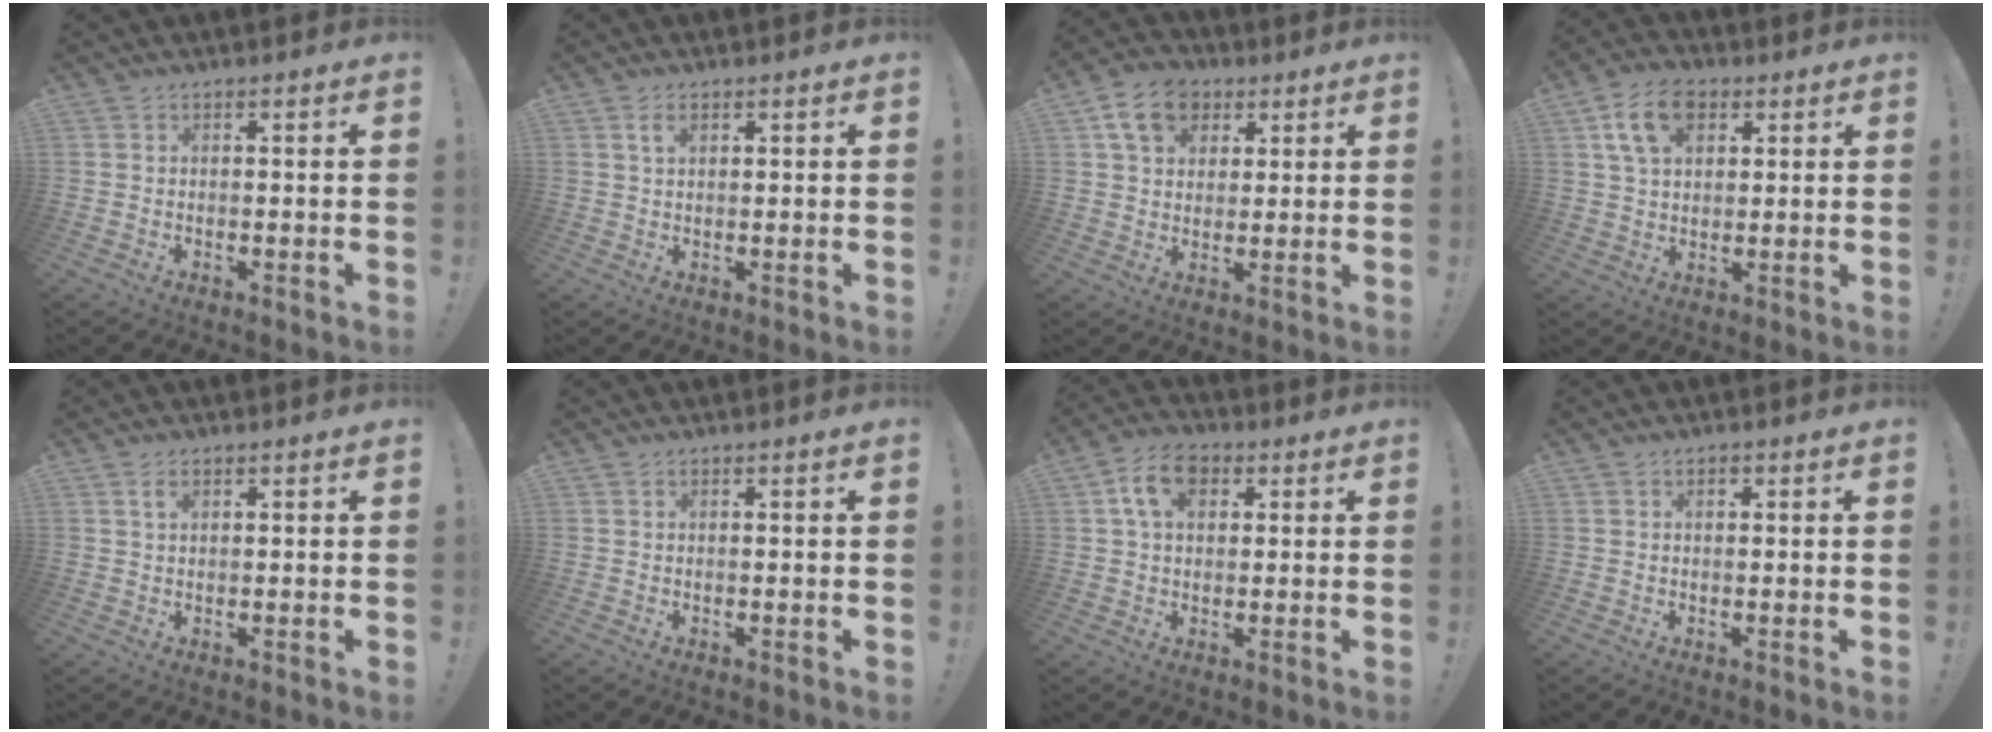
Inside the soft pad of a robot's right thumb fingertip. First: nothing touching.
{"total": 2.6, "force": [1.2, 1.2, 1.9], "torque": [-0.034, -0.002, 0.020]}
{"total": 11.3, "force": [5.3, 8.5, 5.3], "torque": [-0.080, -0.011, 0.103]}
{"total": 11.2, "force": [4.7, 7.2, 7.2], "torque": [-0.125, 0.003, 0.089]}
{"total": 1.9, "force": [0.9, 0.8, 1.5], "torque": [-0.023, -0.002, 0.014]}
{"total": 0.0}
{"total": 9.2, "force": [3.2, 6.2, 5.9], "torque": [-0.102, 0.013, 0.063]}
{"total": 0.6, "force": [0.3, 0.5, 0.4], "torque": [-0.008, 0.003, 0.005]}